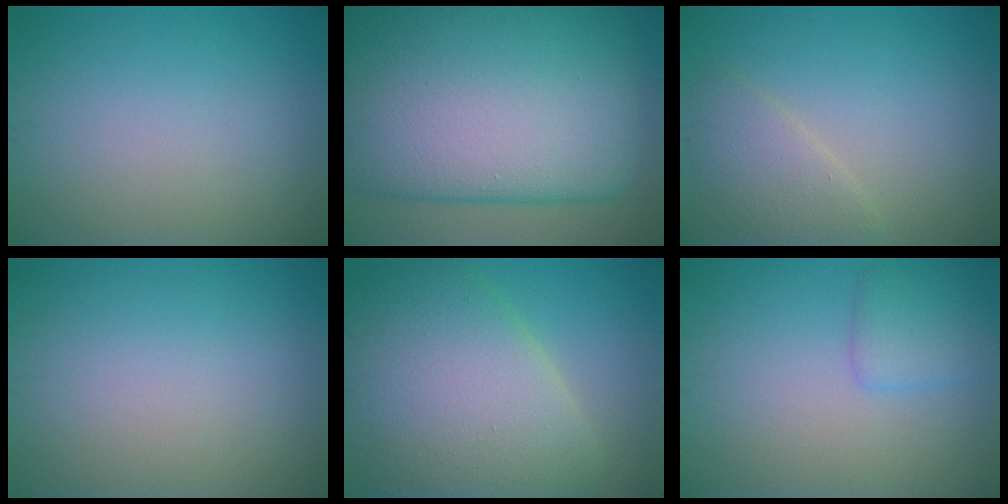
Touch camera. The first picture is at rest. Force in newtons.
{"total": 20.7, "press": 20.7, "slide": 0.9}
{"total": 2.9, "press": 2.9, "slide": 0.1}
{"total": 0.0}
{"total": 11.3, "press": 11.3, "slide": 0.6}
{"total": 2.1, "press": 2.1, "slide": 0.1}